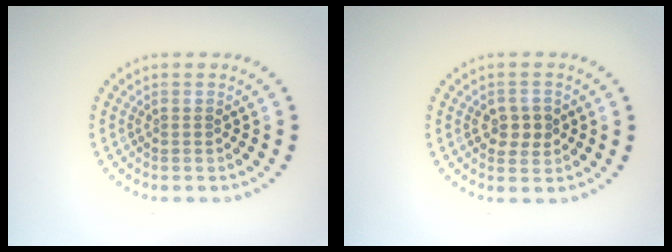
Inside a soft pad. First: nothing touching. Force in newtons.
{"total": 2.4, "press": 2.4, "slide": 0.3}